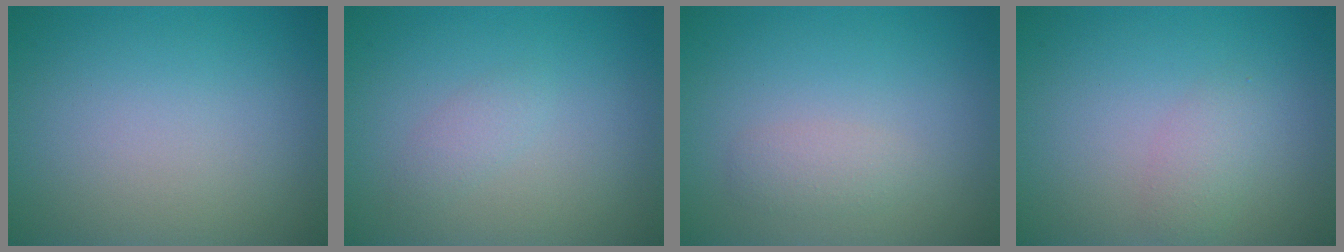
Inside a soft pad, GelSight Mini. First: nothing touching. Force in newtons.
{"total": 1.0, "press": 1.0, "slide": 0.1}
{"total": 1.3, "press": 1.3, "slide": 0.1}
{"total": 1.6, "press": 1.6, "slide": 0.1}